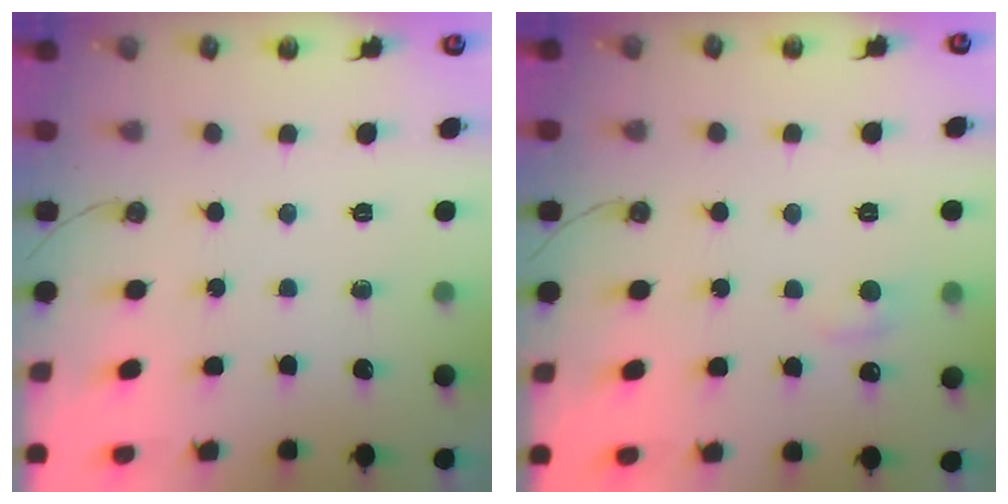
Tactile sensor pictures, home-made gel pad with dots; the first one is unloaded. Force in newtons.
{"total": 0.8, "press": 0.1, "slide": 0.8}